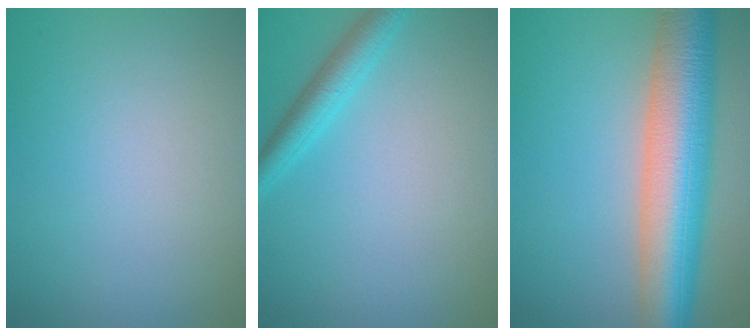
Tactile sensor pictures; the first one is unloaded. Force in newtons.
{"total": 2.7, "press": 2.7, "slide": 0.2}
{"total": 10.5, "press": 10.5, "slide": 0.4}